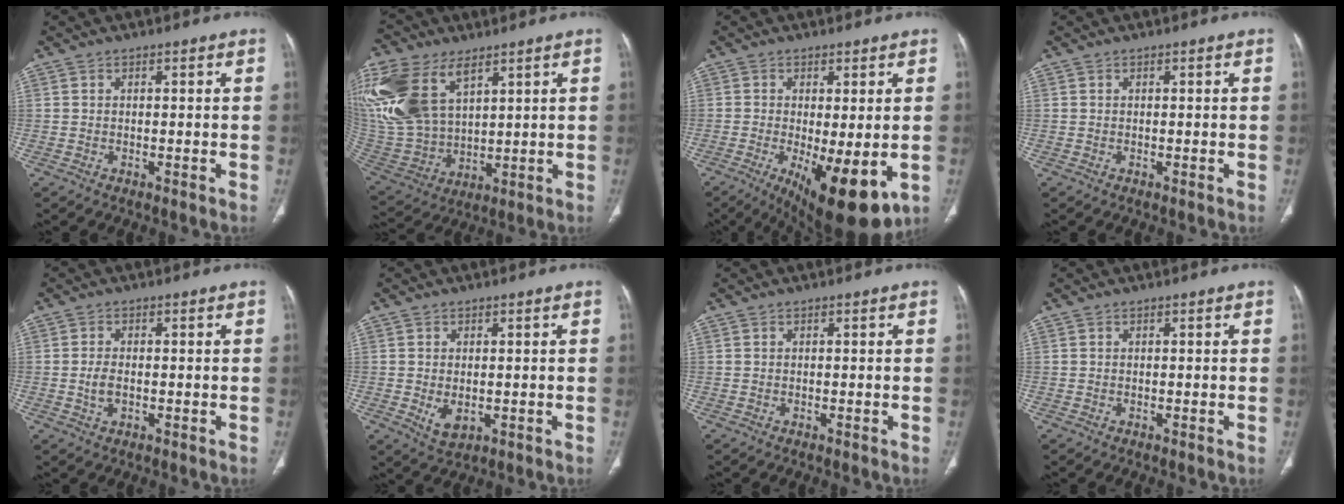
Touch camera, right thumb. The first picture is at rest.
{"total": 23.8, "force": [10.8, 14.2, 15.7], "torque": [-0.375, -0.004, 0.224]}
{"total": 13.8, "force": [-4.0, 4.7, 12.4], "torque": [-0.174, -0.026, -0.044]}
{"total": 0.0}
{"total": 2.9, "force": [-0.4, 1.6, 2.3], "torque": [-0.049, 0.001, -0.007]}
{"total": 3.8, "force": [-0.5, 2.3, 3.0], "torque": [-0.050, -0.009, 0.003]}
{"total": 0.0}
{"total": 0.0}